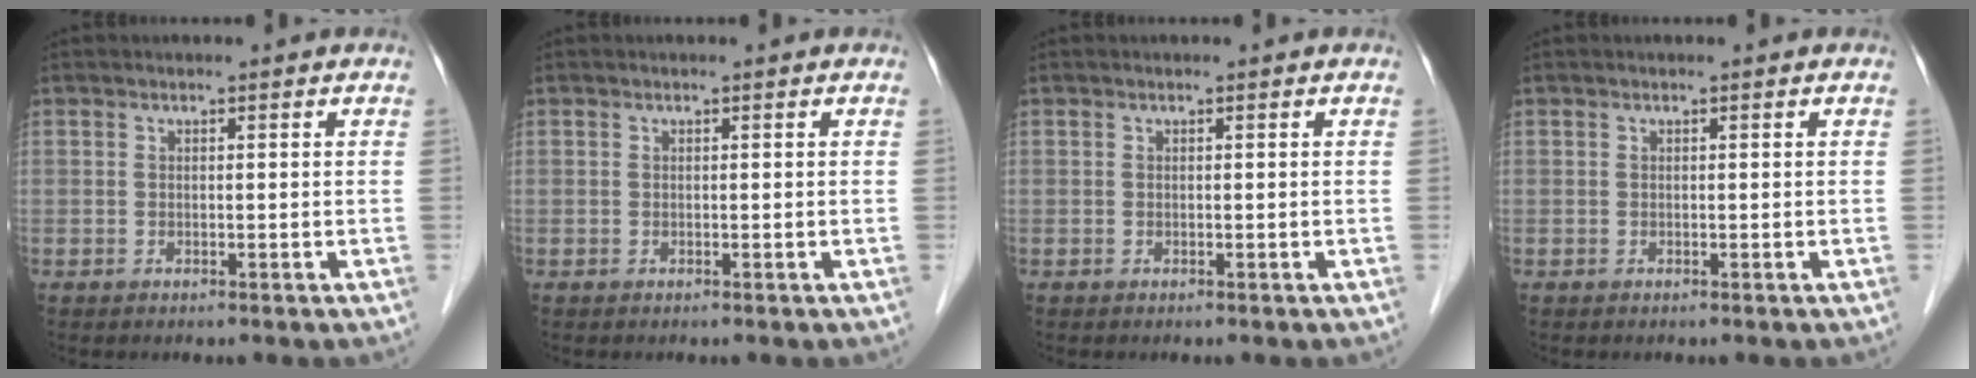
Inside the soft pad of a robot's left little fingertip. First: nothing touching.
{"total": 0.0}
{"total": 0.0}
{"total": 0.0}